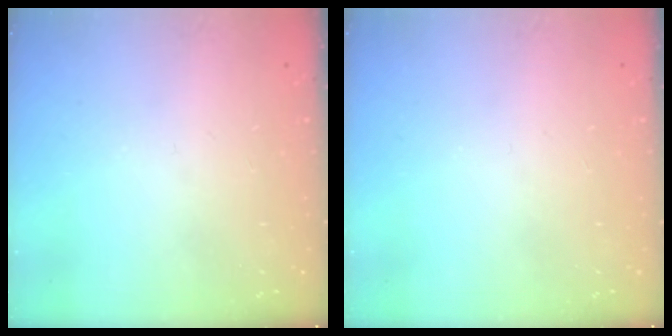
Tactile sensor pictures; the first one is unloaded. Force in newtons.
{"total": 0.0}